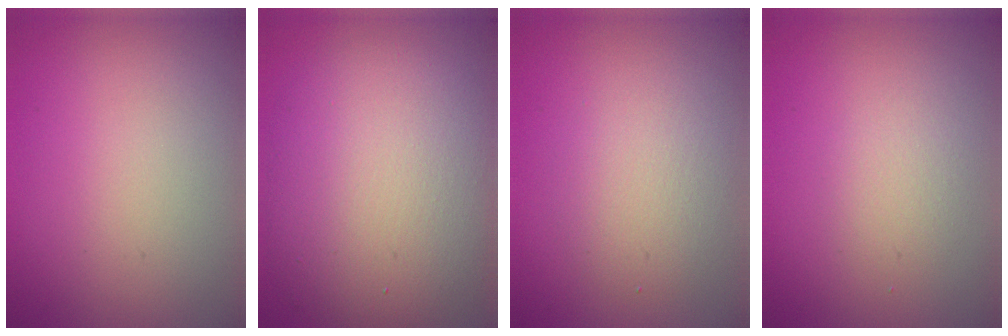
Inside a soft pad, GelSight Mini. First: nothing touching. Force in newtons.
{"total": 11.4, "press": 11.4, "slide": 0.8}
{"total": 2.8, "press": 2.8, "slide": 0.2}
{"total": 1.5, "press": 1.5, "slide": 0.0}